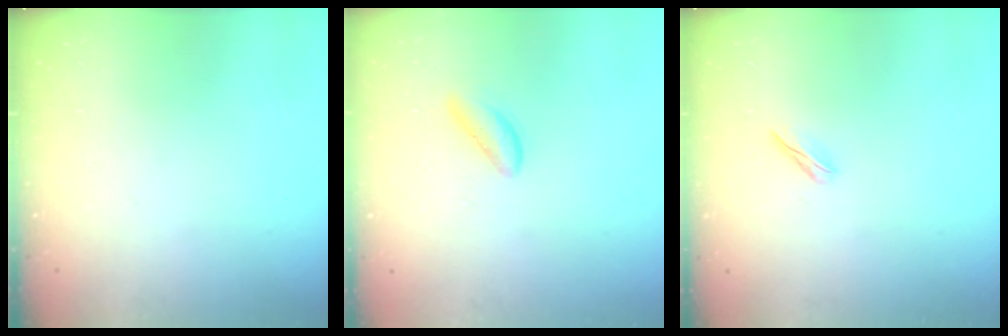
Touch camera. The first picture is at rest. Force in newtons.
{"total": 1.4, "press": 1.4, "slide": 0.4}
{"total": 3.4, "press": 3.3, "slide": 0.8}